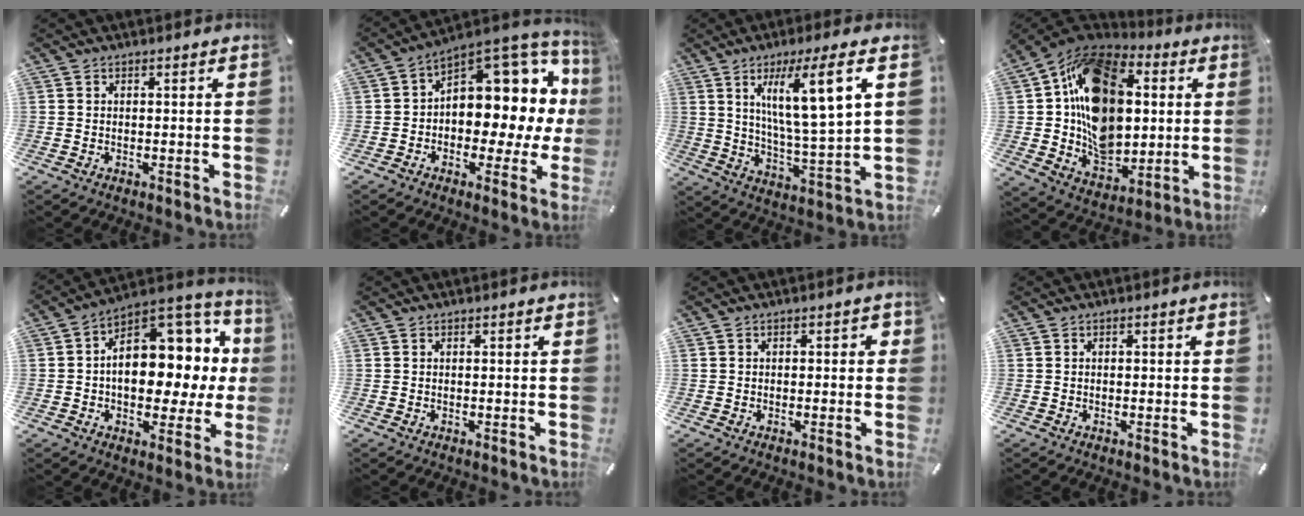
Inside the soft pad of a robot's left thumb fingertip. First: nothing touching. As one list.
[{"total": 11.6, "force": [4.5, 7.9, 7.2], "torque": [-0.079, -0.069, 0.075]}, {"total": 14.6, "force": [6.9, 2.1, 12.7], "torque": [-0.225, -0.016, 0.105]}, {"total": 20.7, "force": [2.8, 16.0, 12.8], "torque": [-0.214, -0.010, 0.051]}, {"total": 16.0, "force": [2.5, 11.0, 11.4], "torque": [-0.136, -0.036, 0.047]}, {"total": 0.0}, {"total": 1.4, "force": [-0.5, 0.9, 0.9], "torque": [-0.017, 0.007, -0.011]}, {"total": 0.5, "force": [-0.2, 0.4, 0.3], "torque": [-0.006, 0.001, -0.004]}]